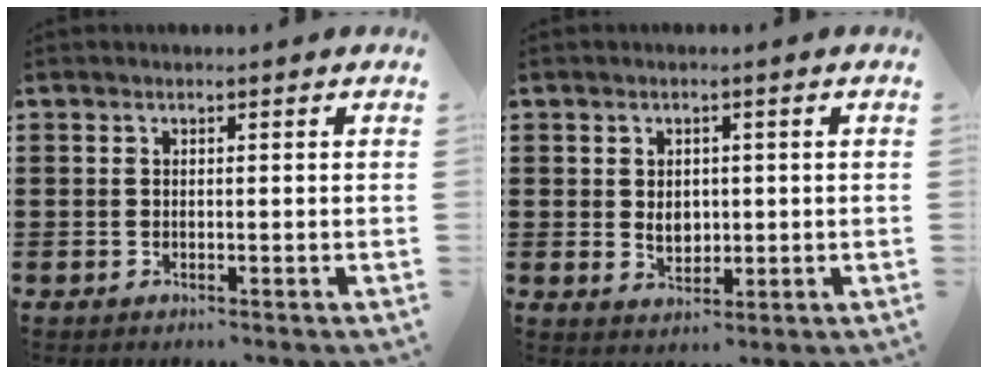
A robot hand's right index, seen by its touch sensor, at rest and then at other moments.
{"total": 2.9, "force": [0.2, 2.2, 2.0], "torque": [-0.037, 0.002, 0.001]}